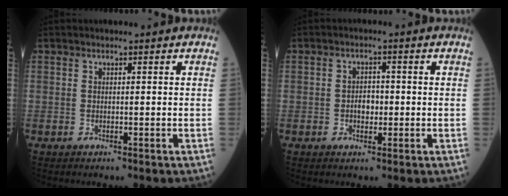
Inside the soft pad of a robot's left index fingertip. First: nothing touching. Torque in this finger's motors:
{"motor_torque": [0.31, -0.10, 0.12, 0.03]}